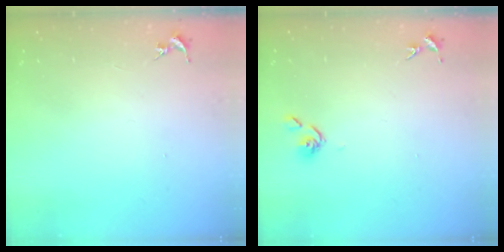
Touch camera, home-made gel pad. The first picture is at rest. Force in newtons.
{"total": 4.3, "press": 4.2, "slide": 0.6}